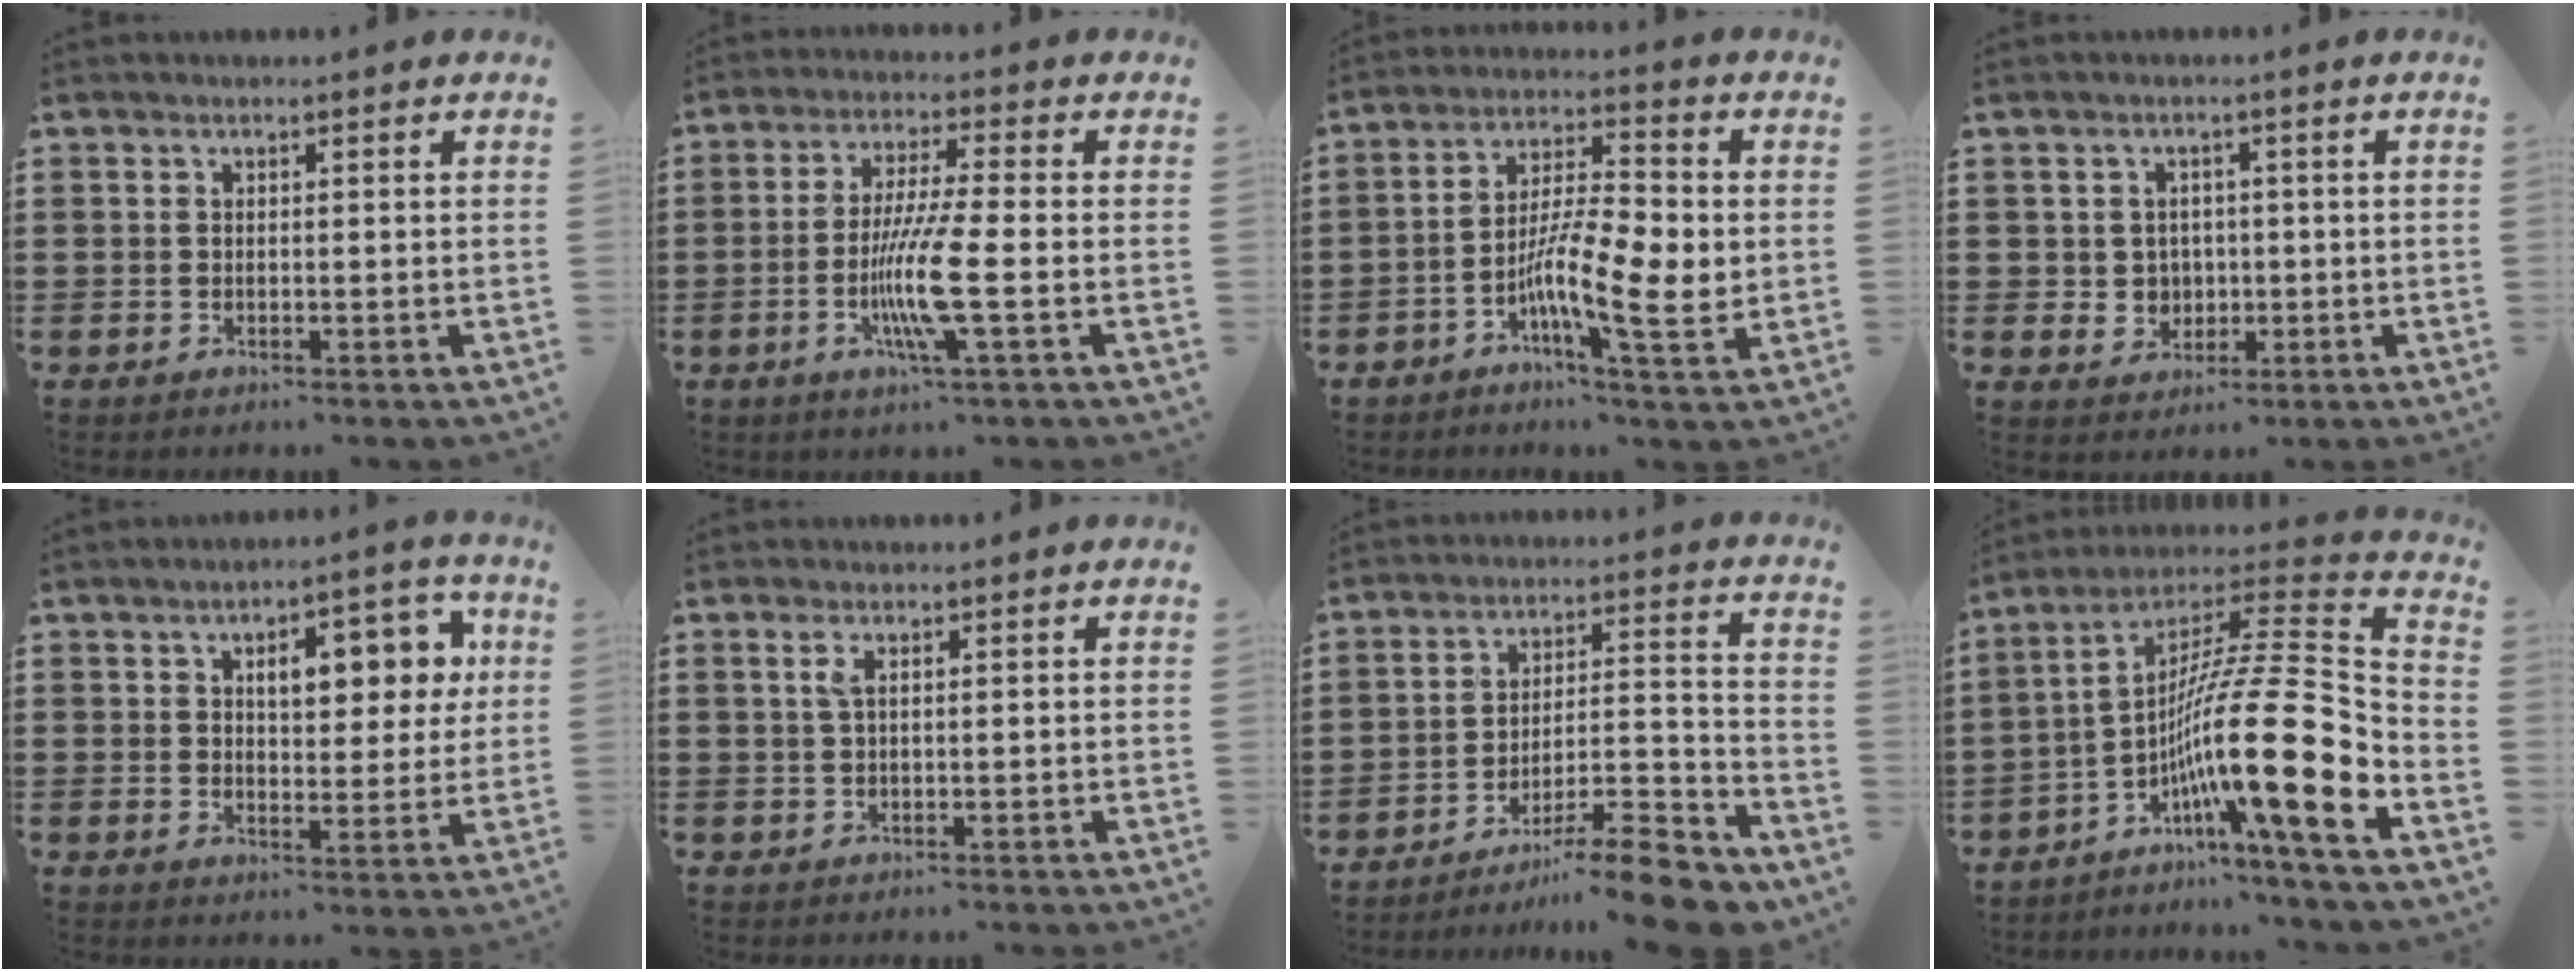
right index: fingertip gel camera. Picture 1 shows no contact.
{"total": 9.7, "force": [-2.6, 0.5, 9.4], "torque": [-0.189, -0.021, -0.053]}
{"total": 11.0, "force": [-2.4, 2.8, 10.4], "torque": [-0.199, -0.012, -0.043]}
{"total": 3.1, "force": [0.1, 3.0, 0.8], "torque": [-0.029, 0.009, -0.001]}
{"total": 8.6, "force": [3.0, 4.2, 6.9], "torque": [-0.096, -0.005, 0.041]}
{"total": 1.6, "force": [0.5, 0.3, 1.4], "torque": [-0.031, 0.001, 0.008]}
{"total": 10.5, "force": [-9.0, 0.9, 5.3], "torque": [-0.068, 0.022, -0.174]}
{"total": 19.3, "force": [-6.4, 1.5, 18.2], "torque": [-0.326, -0.026, -0.120]}